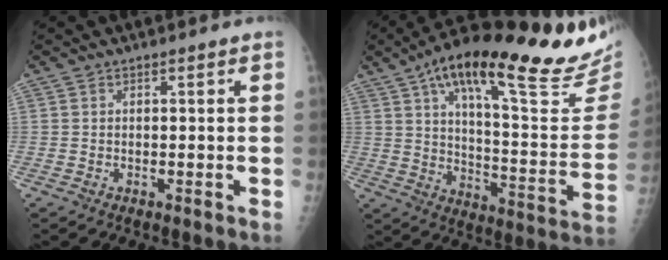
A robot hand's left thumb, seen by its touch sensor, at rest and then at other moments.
{"total": 30.6, "force": [21.0, 7.4, 21.0], "torque": [-0.281, -0.071, 0.302]}